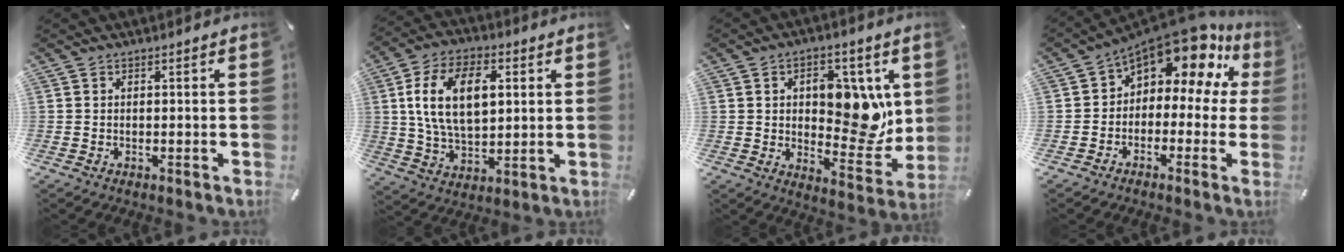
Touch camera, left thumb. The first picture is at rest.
{"total": 15.0, "force": [3.7, 9.0, 11.4], "torque": [-0.240, 0.009, 0.061]}
{"total": 14.4, "force": [3.0, 8.8, 11.0], "torque": [-0.111, -0.017, 0.050]}
{"total": 13.9, "force": [9.2, 6.8, 7.9], "torque": [-0.129, -0.076, 0.157]}